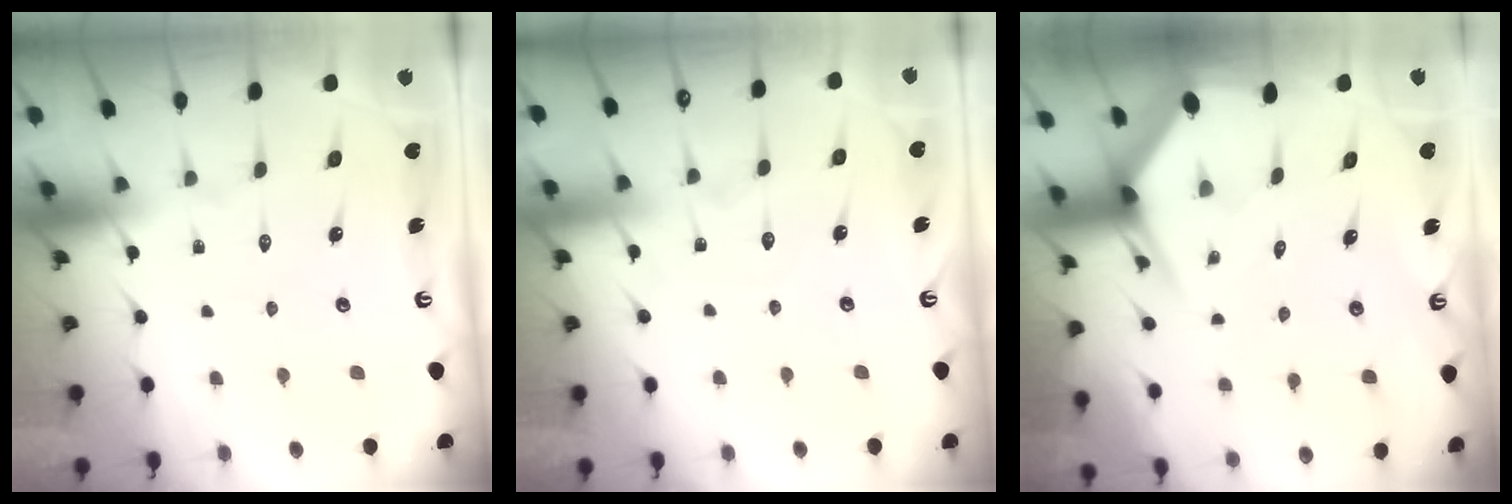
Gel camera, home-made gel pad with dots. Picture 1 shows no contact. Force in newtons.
{"total": 3.3, "press": 3.3, "slide": 0.4}
{"total": 3.5, "press": 3.4, "slide": 0.5}